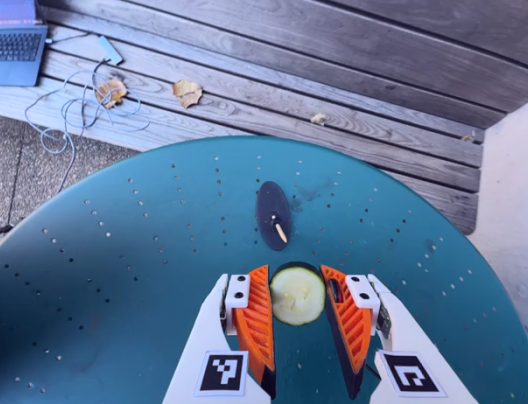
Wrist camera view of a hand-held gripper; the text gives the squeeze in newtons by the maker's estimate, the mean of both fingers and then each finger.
{"total": 11.6, "left": 11.6, "right": 11.7}